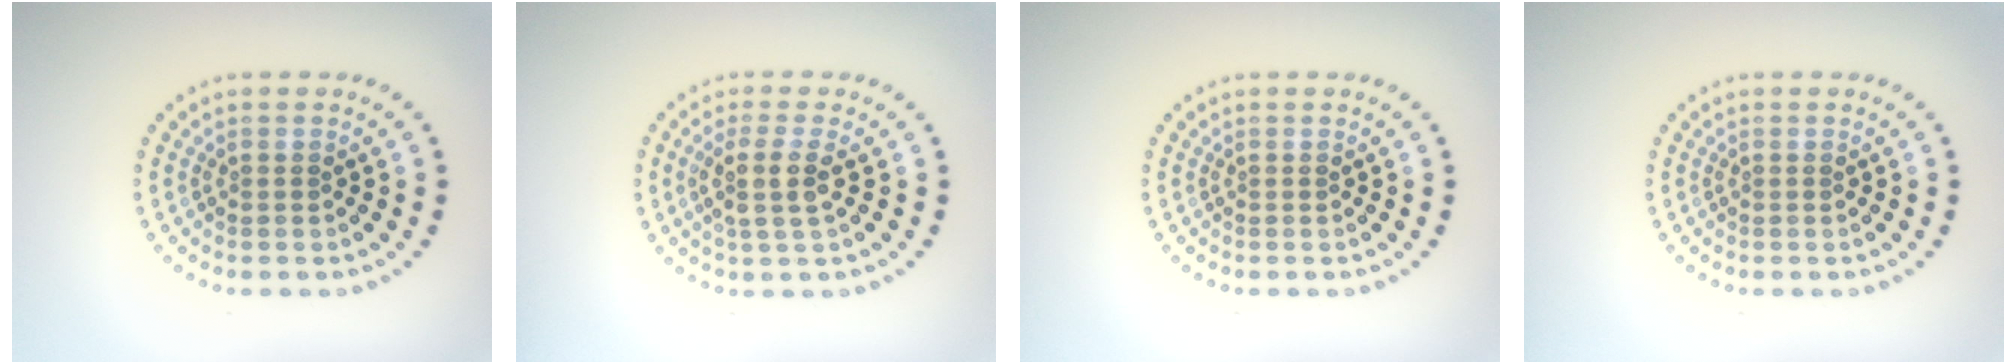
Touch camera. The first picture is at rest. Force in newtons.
{"total": 2.9, "press": 2.4, "slide": 1.6}
{"total": 0.0}
{"total": 0.0}